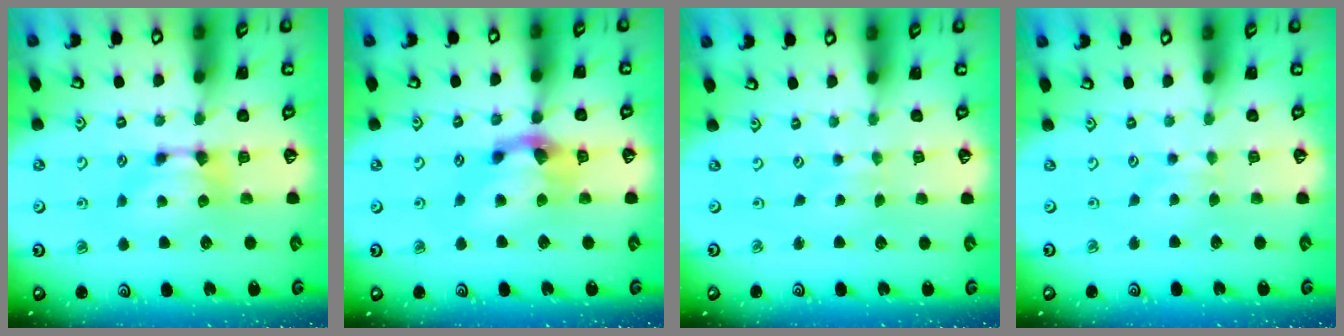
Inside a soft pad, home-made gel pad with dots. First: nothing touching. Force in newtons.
{"total": 4.5, "press": 3.9, "slide": 2.3}
{"total": 4.2, "press": 4.2, "slide": 0.1}
{"total": 2.7, "press": 2.7, "slide": 0.5}